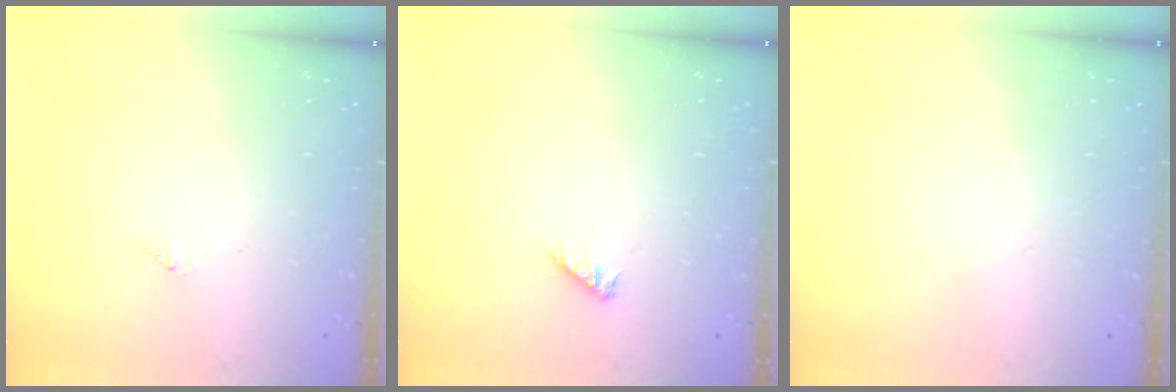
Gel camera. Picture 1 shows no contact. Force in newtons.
{"total": 1.7, "press": 1.6, "slide": 0.4}
{"total": 0.0}